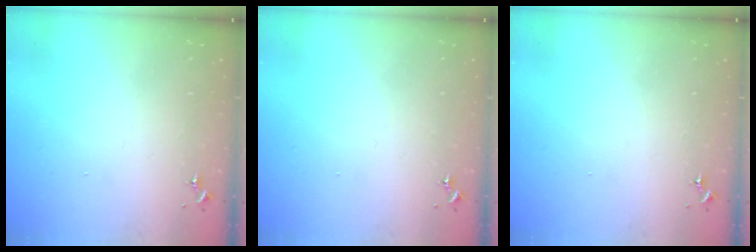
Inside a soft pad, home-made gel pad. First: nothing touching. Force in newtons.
{"total": 0.0}
{"total": 0.0}